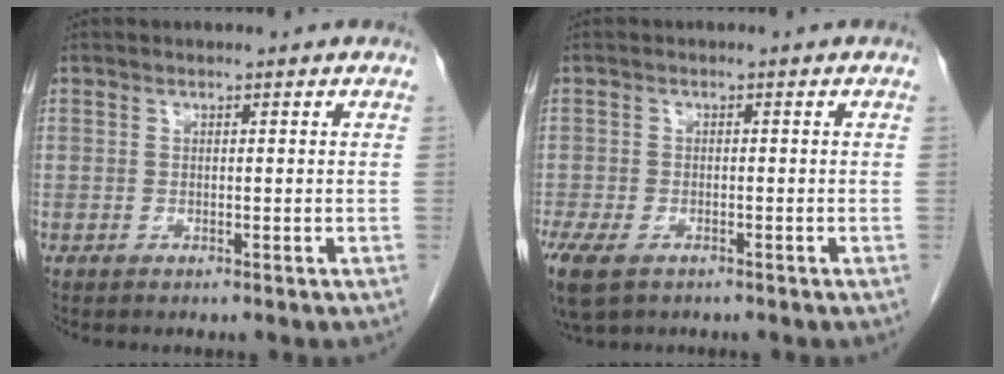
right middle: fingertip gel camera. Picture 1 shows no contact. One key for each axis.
{"total": 10.6, "fx": -6.1, "fy": 6.1, "fz": 6.1, "tx": -0.166, "ty": -0.018, "tz": -0.094}